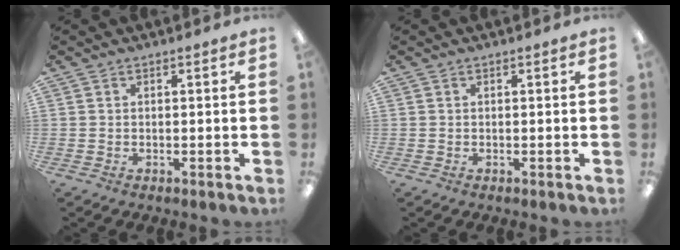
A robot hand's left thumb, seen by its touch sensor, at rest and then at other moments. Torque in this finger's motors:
{"motor_torque": [0.00, 0.00, 0.00, 0.00, 0.00]}